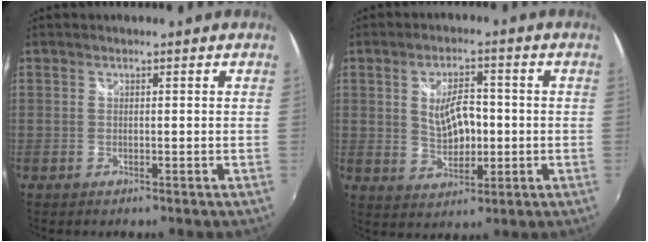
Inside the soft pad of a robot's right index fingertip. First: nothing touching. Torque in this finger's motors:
{"motor_torque": [1.42, 0.72, 0.20, 0.06]}